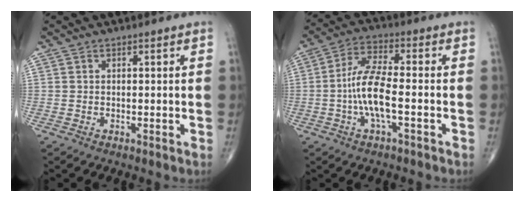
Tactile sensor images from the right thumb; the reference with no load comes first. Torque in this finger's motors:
{"motor_torque": [1.64, 3.37, 1.18, 0.29, 0.13]}